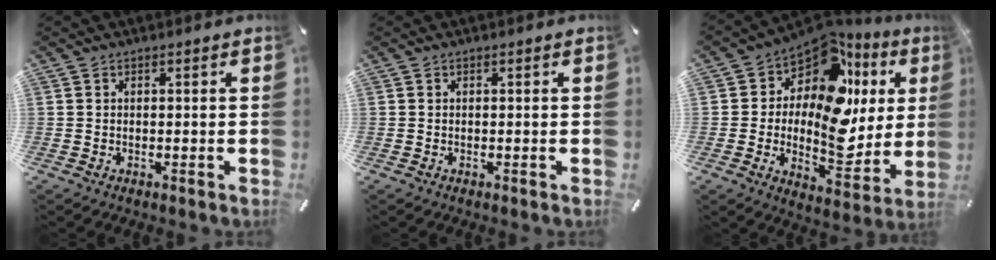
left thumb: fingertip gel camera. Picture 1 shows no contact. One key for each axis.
{"total": 0.0}
{"total": 15.7, "fx": 5.2, "fy": 9.3, "fz": 11.5, "tx": -0.182, "ty": -0.079, "tz": 0.082}